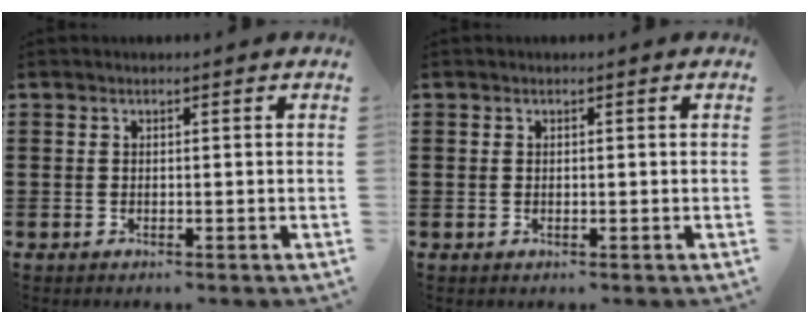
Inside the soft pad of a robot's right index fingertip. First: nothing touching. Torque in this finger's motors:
{"motor_torque": [-0.79, 1.35, -0.01, -0.01]}